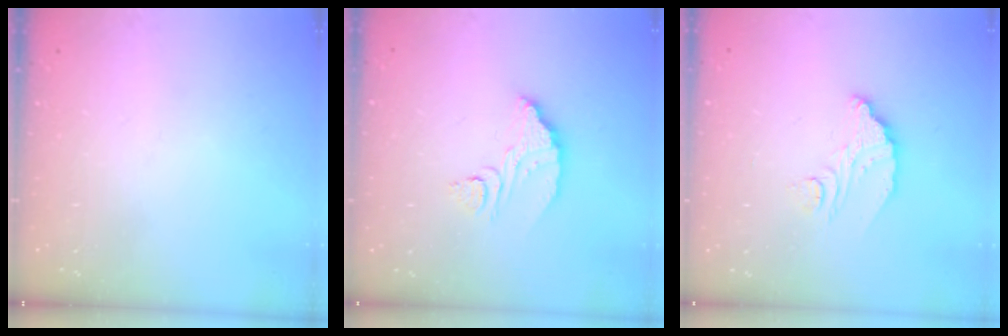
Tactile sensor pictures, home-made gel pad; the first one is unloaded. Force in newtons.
{"total": 9.0, "press": 9.0, "slide": 0.7}
{"total": 9.0, "press": 9.0, "slide": 0.7}